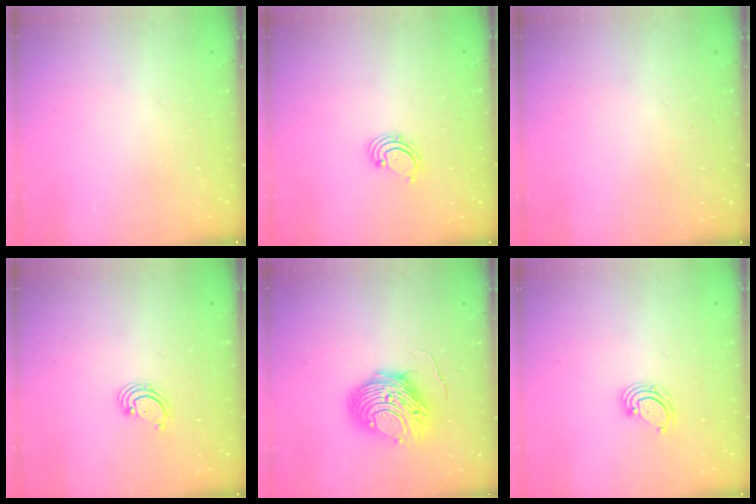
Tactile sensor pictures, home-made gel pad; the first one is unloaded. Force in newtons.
{"total": 1.8, "press": 1.7, "slide": 0.6}
{"total": 0.0}
{"total": 2.6, "press": 2.6, "slide": 0.3}
{"total": 10.8, "press": 10.8, "slide": 0.9}
{"total": 3.2, "press": 3.2, "slide": 0.1}